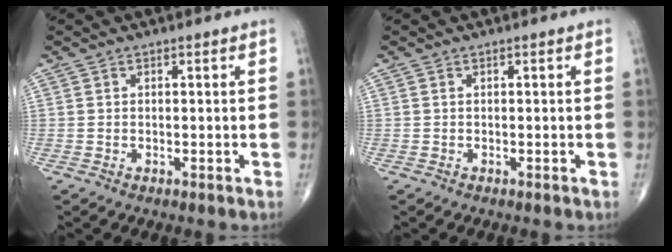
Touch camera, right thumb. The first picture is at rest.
{"total": 0.0}